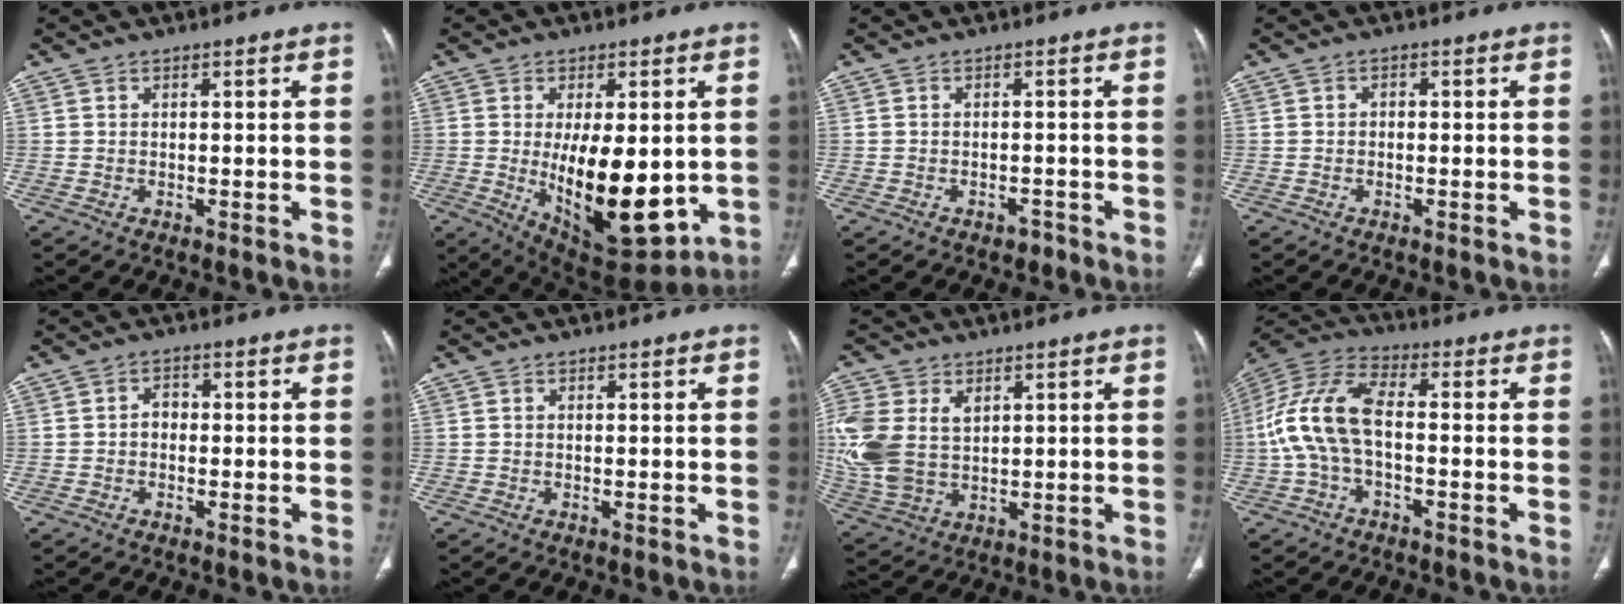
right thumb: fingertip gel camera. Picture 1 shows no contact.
{"total": 18.1, "force": [-1.8, 8.1, 16.0], "torque": [-0.232, -0.029, -0.001]}
{"total": 1.5, "force": [-1.1, 0.9, 0.4], "torque": [-0.004, 0.007, -0.016]}
{"total": 1.0, "force": [-0.2, 0.8, 0.6], "torque": [-0.003, 0.003, -0.007]}
{"total": 2.2, "force": [-0.4, 1.8, 1.3], "torque": [-0.009, 0.010, -0.014]}
{"total": 0.0}
{"total": 15.1, "force": [3.1, 10.6, 10.3], "torque": [-0.249, -0.004, 0.071]}
{"total": 12.4, "force": [-1.3, 6.3, 10.6], "torque": [-0.231, 0.038, -0.033]}